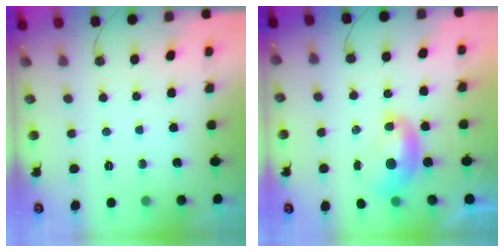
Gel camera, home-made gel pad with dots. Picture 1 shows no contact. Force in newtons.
{"total": 1.6, "press": 1.5, "slide": 0.1}